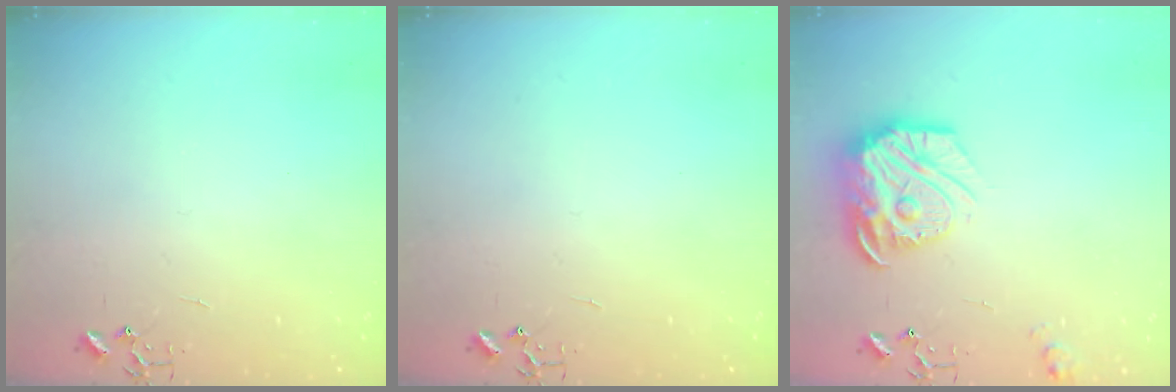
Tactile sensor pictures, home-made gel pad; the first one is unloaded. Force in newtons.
{"total": 0.0}
{"total": 19.3, "press": 19.2, "slide": 1.9}